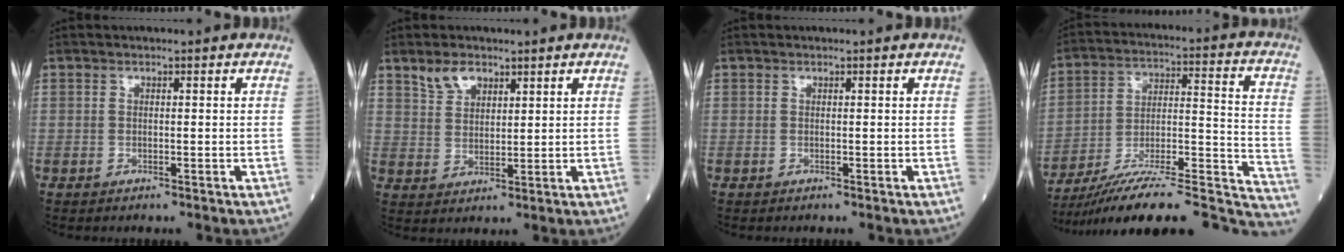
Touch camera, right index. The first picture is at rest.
{"total": 4.2, "force": [3.1, 2.2, 1.9], "torque": [-0.042, 0.006, 0.068]}
{"total": 0.0}
{"total": 26.6, "force": [-24.3, 2.2, 10.7], "torque": [-0.093, 0.013, -0.355]}